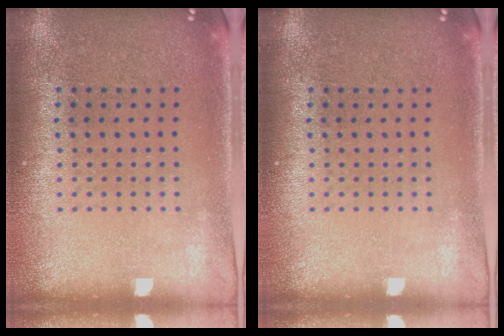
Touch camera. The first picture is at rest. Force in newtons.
{"total": 0.0}